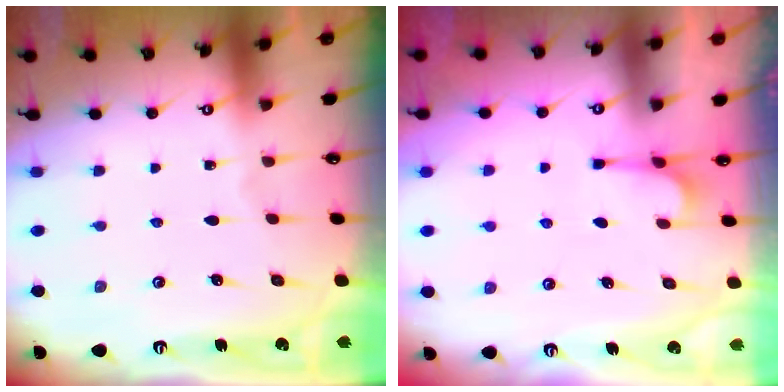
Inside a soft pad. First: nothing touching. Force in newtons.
{"total": 2.8, "press": 2.7, "slide": 0.8}